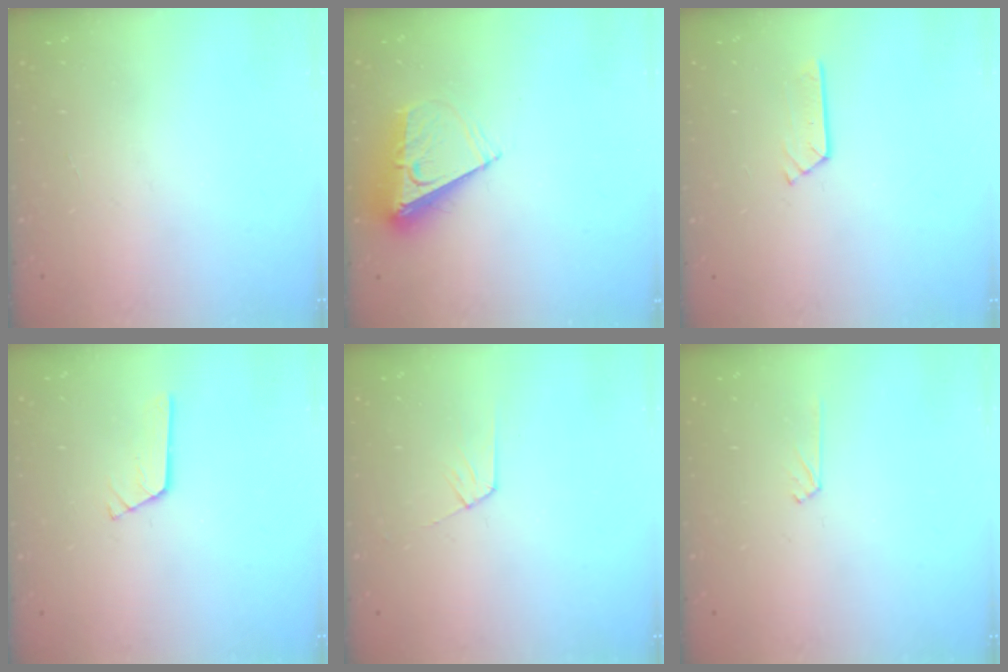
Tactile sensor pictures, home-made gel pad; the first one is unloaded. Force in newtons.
{"total": 8.5, "press": 8.5, "slide": 0.6}
{"total": 2.4, "press": 2.4, "slide": 0.2}
{"total": 2.9, "press": 2.8, "slide": 0.3}
{"total": 6.0, "press": 6.0, "slide": 0.6}
{"total": 2.5, "press": 2.5, "slide": 0.3}